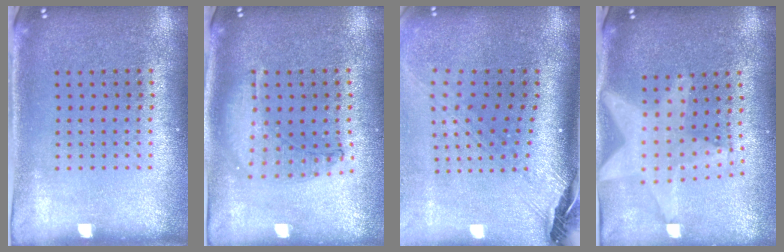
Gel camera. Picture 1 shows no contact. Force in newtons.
{"total": 1.0, "press": 0.9, "slide": 0.2}
{"total": 3.0, "press": 2.1, "slide": 2.1}
{"total": 2.1, "press": 1.7, "slide": 1.1}